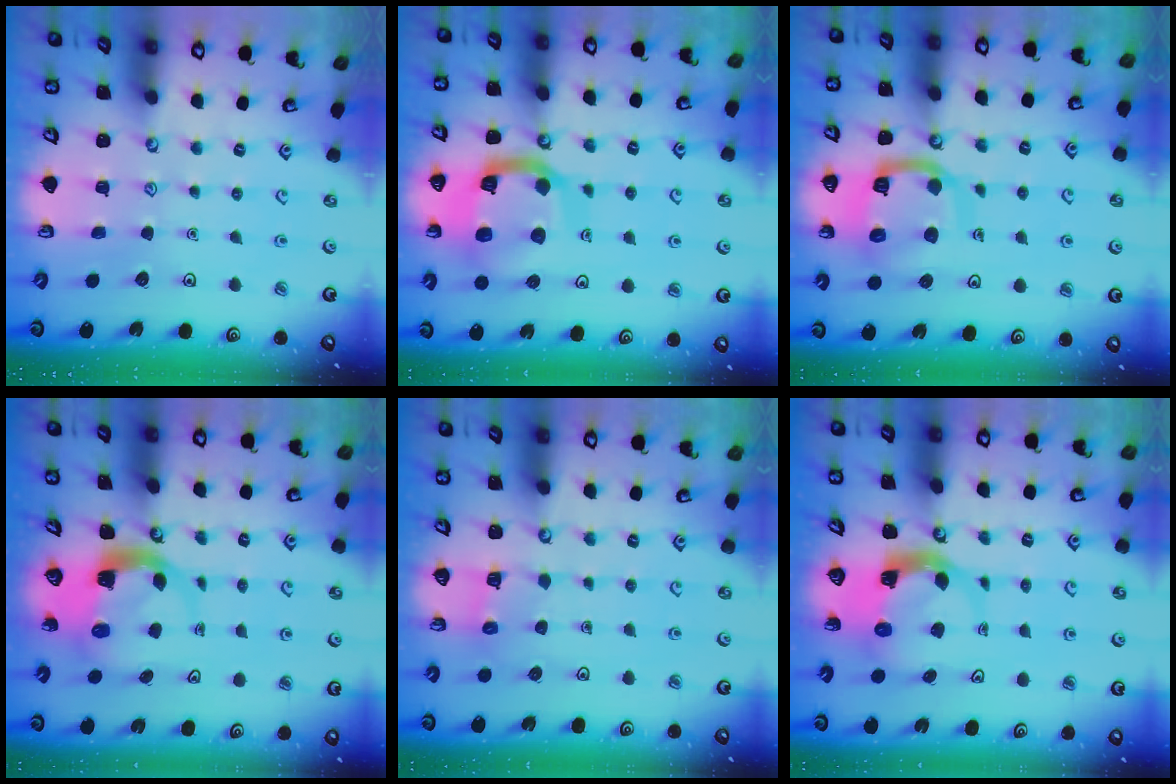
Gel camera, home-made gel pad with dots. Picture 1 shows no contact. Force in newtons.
{"total": 15.6, "press": 15.6, "slide": 1.6}
{"total": 13.1, "press": 13.0, "slide": 1.7}
{"total": 4.5, "press": 4.5, "slide": 0.7}
{"total": 5.1, "press": 5.1, "slide": 0.3}
{"total": 4.6, "press": 4.6, "slide": 0.6}